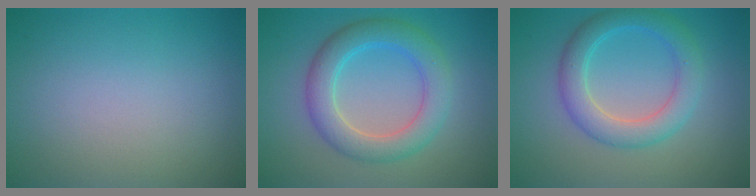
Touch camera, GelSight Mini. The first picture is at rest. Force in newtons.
{"total": 5.1, "press": 5.1, "slide": 0.2}
{"total": 4.3, "press": 4.3, "slide": 0.1}